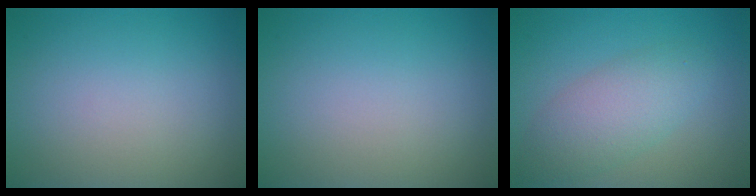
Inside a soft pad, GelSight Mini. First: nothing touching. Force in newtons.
{"total": 0.0}
{"total": 4.2, "press": 4.2, "slide": 0.2}